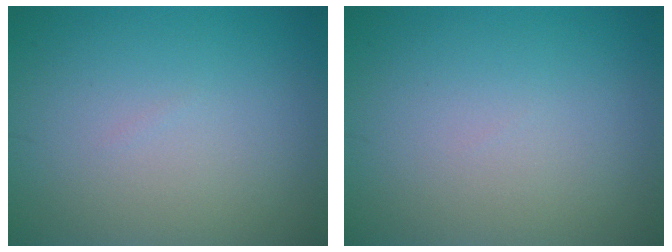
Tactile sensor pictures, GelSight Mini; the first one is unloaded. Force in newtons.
{"total": 0.0}